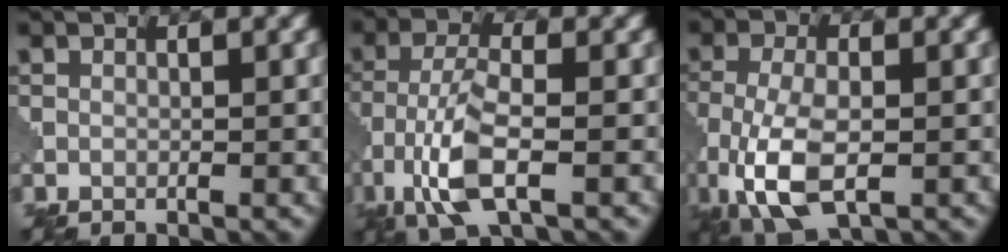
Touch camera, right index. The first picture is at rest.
{"total": 6.5, "force": [-2.7, 2.1, 5.5], "torque": [-0.116, 0.003, -0.062]}
{"total": 7.8, "force": [-2.9, 3.6, 6.3], "torque": [-0.144, -0.011, -0.056]}